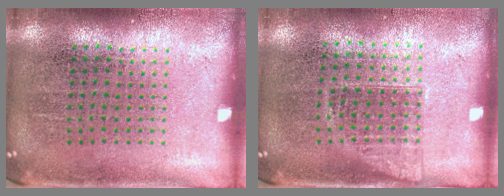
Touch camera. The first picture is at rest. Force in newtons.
{"total": 1.1, "press": 0.9, "slide": 0.6}